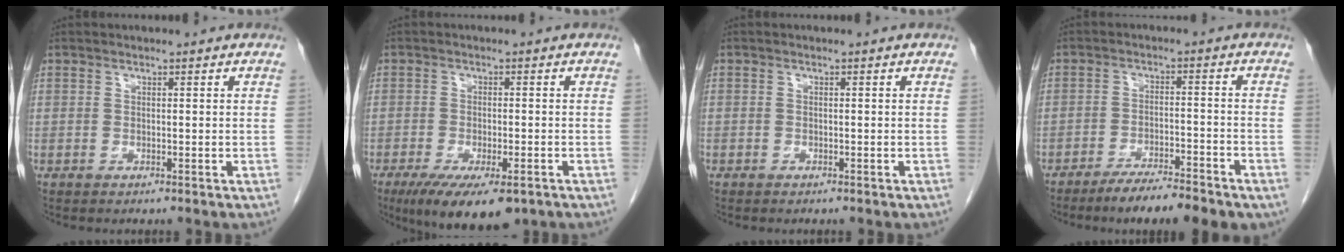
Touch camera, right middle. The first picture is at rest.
{"total": 10.8, "force": [-7.0, 3.3, 7.4], "torque": [-0.117, -0.019, -0.105]}
{"total": 0.5, "force": [-0.4, 0.4, 0.0], "torque": [-0.008, 0.003, -0.009]}
{"total": 8.5, "force": [-6.8, 0.9, 5.0], "torque": [-0.072, -0.014, -0.109]}